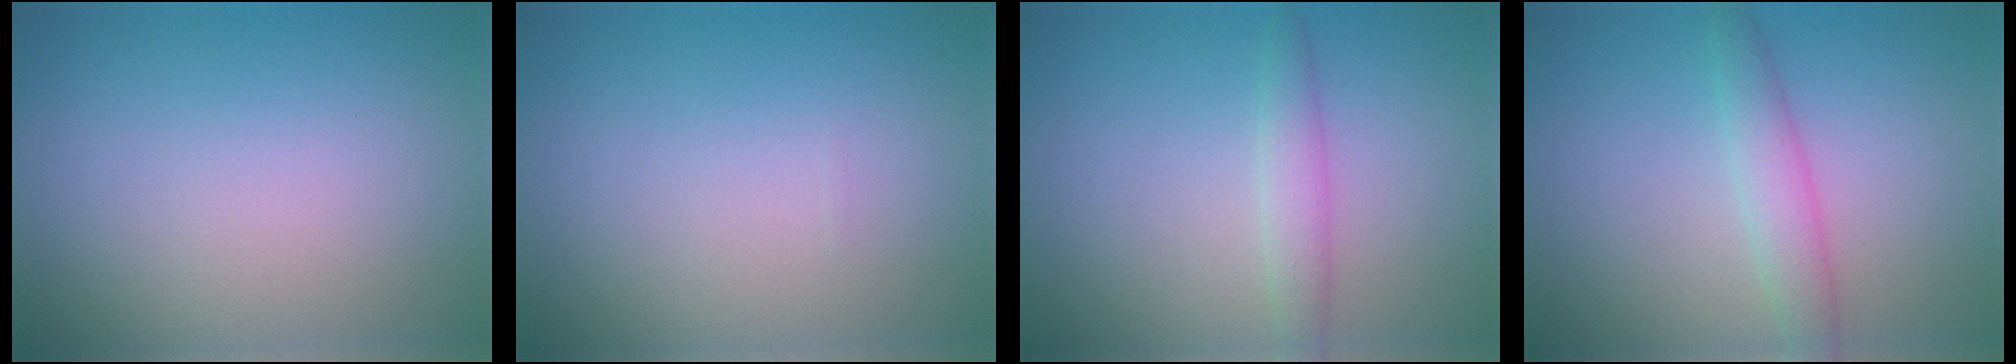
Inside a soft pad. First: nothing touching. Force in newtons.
{"total": 0.0}
{"total": 1.9, "press": 1.9, "slide": 0.1}
{"total": 2.6, "press": 2.6, "slide": 0.0}